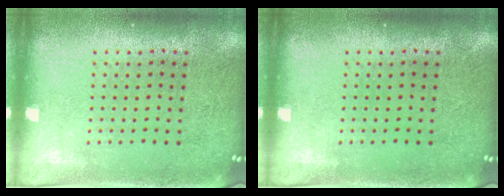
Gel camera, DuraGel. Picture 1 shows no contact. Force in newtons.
{"total": 0.0}